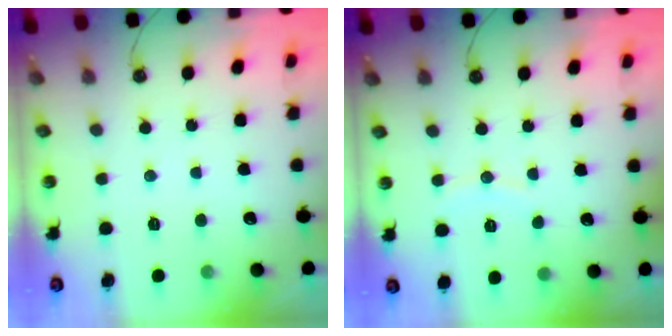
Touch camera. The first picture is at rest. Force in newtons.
{"total": 5.0, "press": 5.0, "slide": 0.2}